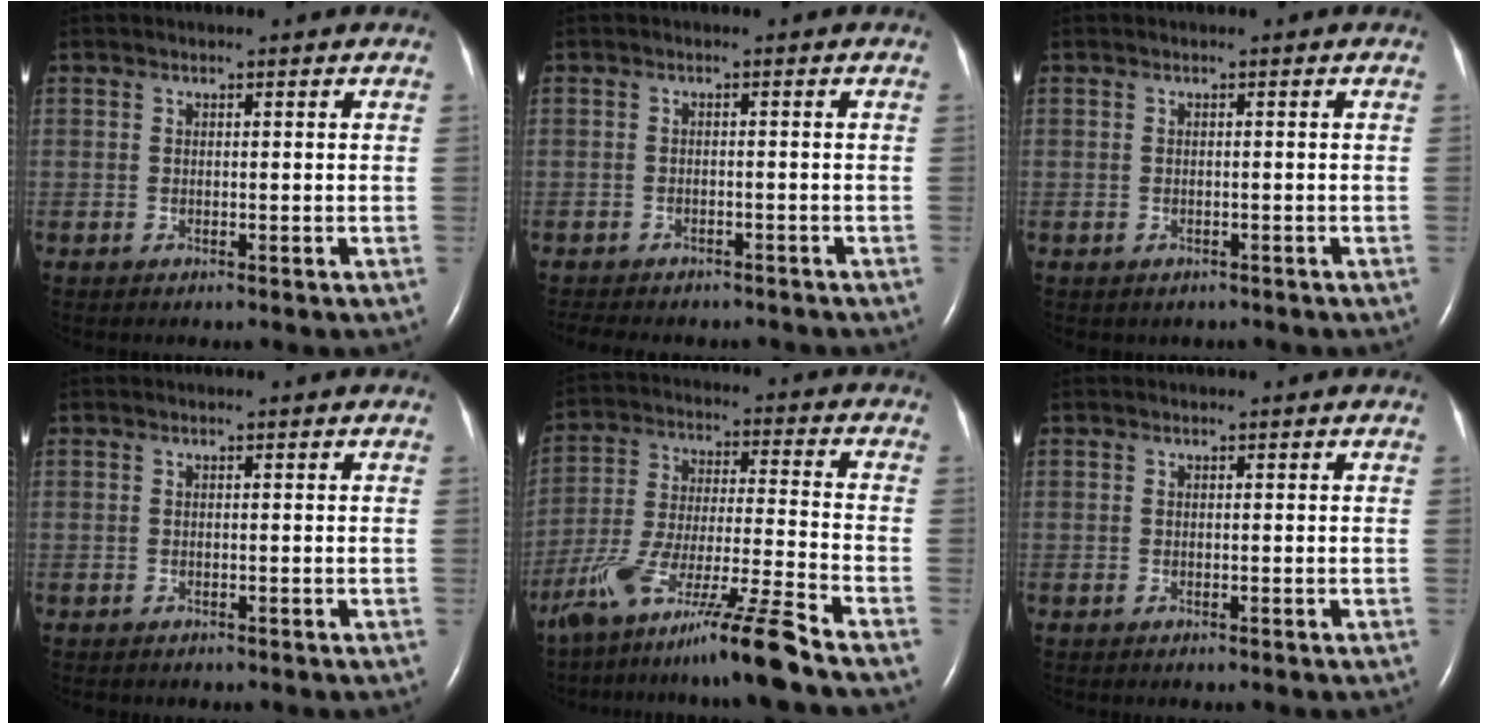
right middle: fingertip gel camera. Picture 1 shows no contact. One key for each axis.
{"total": 9.4, "fx": -8.1, "fy": 3.4, "fz": 3.4, "tx": -0.065, "ty": 0.000, "tz": -0.101}
{"total": 1.0, "fx": -0.7, "fy": 0.7, "fz": 0.1, "tx": -0.006, "ty": 0.002, "tz": -0.006}
{"total": 0.0}
{"total": 14.6, "fx": -11.2, "fy": -2.2, "fz": 9.1, "tx": -0.174, "ty": -0.024, "tz": -0.203}
{"total": 0.0}